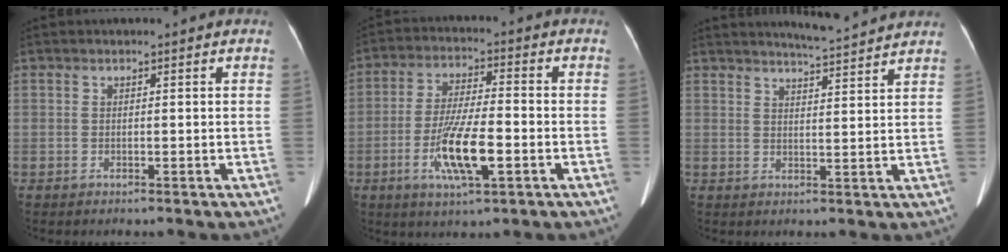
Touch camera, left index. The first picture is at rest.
{"total": 10.3, "force": [-3.5, 1.9, 9.5], "torque": [-0.186, -0.008, -0.062]}
{"total": 6.7, "force": [6.4, -0.3, 1.8], "torque": [-0.041, 0.005, 0.087]}